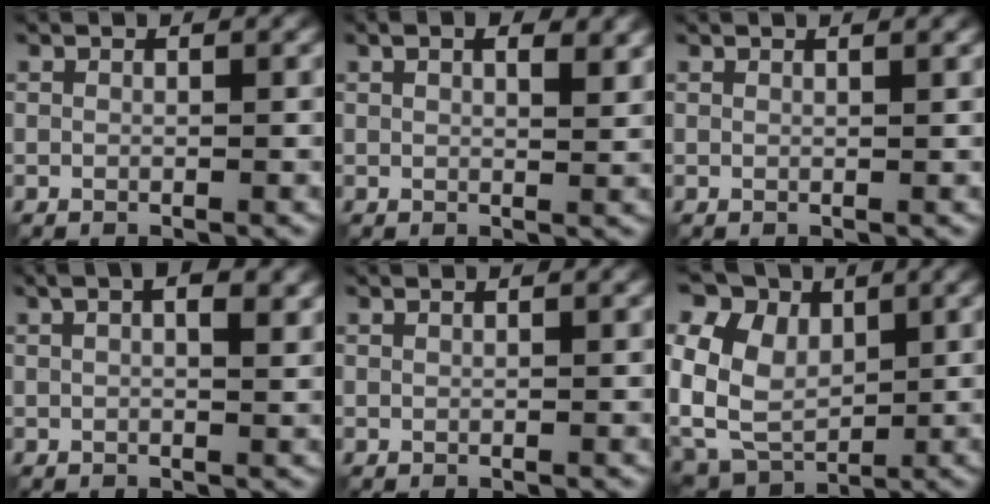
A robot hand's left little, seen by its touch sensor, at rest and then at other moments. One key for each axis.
{"total": 4.6, "fx": 2.5, "fy": 2.0, "fz": 3.4, "tx": -0.048, "ty": 0.008, "tz": 0.032}
{"total": 1.5, "fx": 1.1, "fy": 0.5, "fz": 0.8, "tx": -0.005, "ty": 0.005, "tz": 0.007}
{"total": 7.2, "fx": 3.3, "fy": 3.5, "fz": 5.4, "tx": -0.071, "ty": 0.033, "tz": 0.030}
{"total": 0.9, "fx": 0.6, "fy": 0.3, "fz": 0.5, "tx": -0.004, "ty": 0.001, "tz": 0.002}
{"total": 12.7, "fx": 3.3, "fy": 9.5, "fz": 7.6, "tx": -0.188, "ty": 0.036, "tz": 0.044}